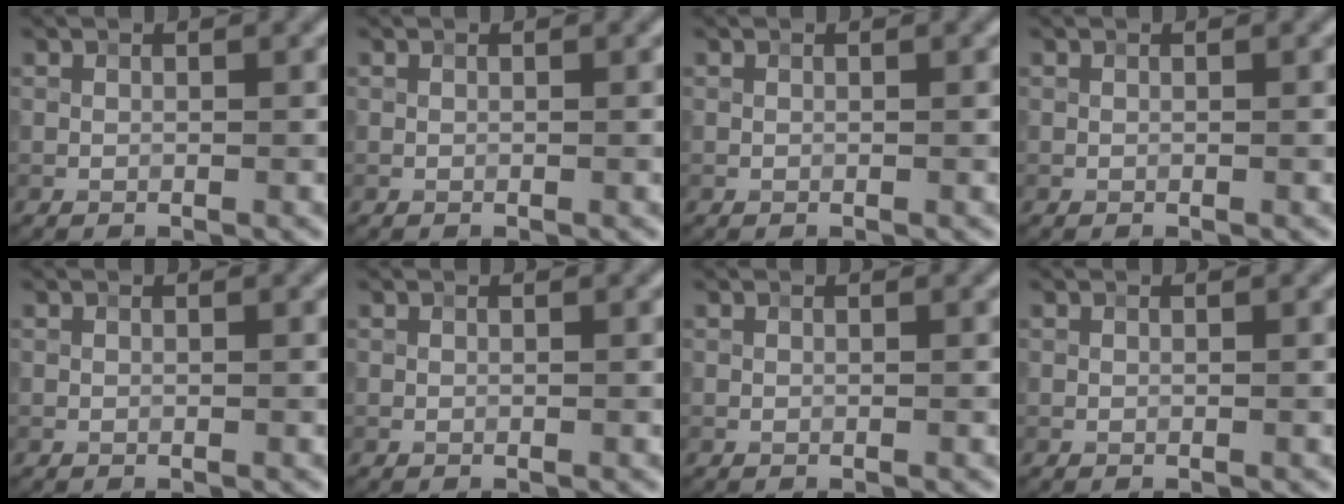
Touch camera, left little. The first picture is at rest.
{"total": 0.0}
{"total": 0.0}
{"total": 0.0}
{"total": 0.0}
{"total": 0.0}
{"total": 0.0}
{"total": 0.0}